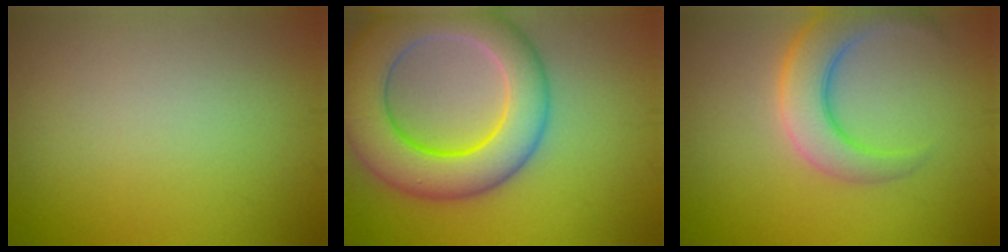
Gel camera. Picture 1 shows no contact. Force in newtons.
{"total": 10.8, "press": 10.8, "slide": 0.3}
{"total": 5.8, "press": 5.8, "slide": 0.2}